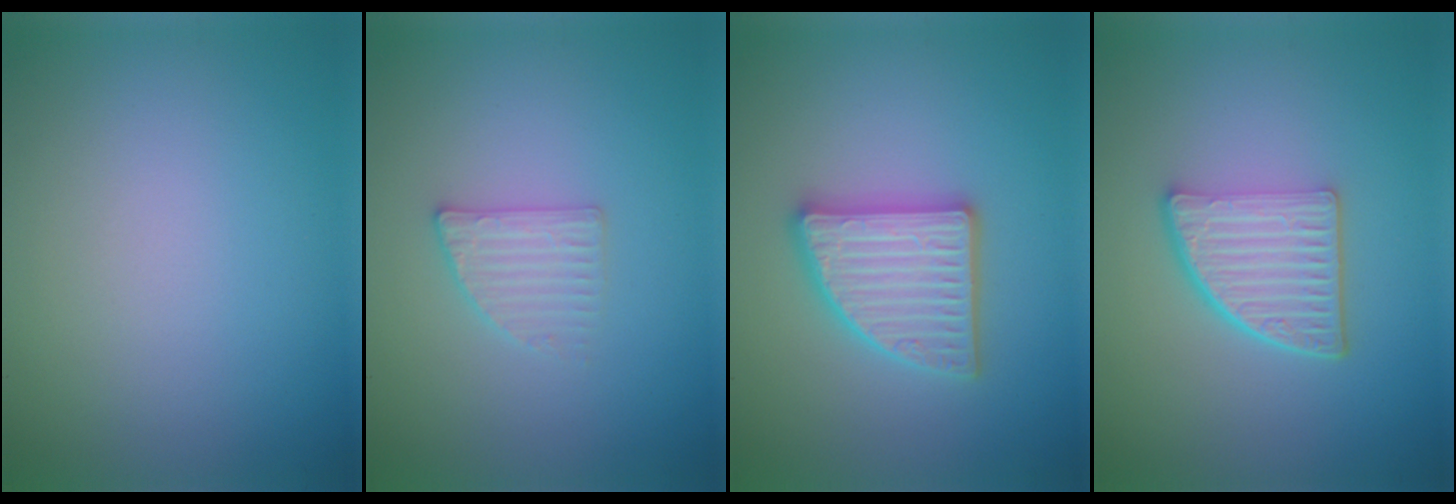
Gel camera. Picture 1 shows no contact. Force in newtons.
{"total": 2.1, "press": 2.1, "slide": 0.4}
{"total": 4.8, "press": 4.7, "slide": 0.8}
{"total": 5.3, "press": 3.6, "slide": 3.9}